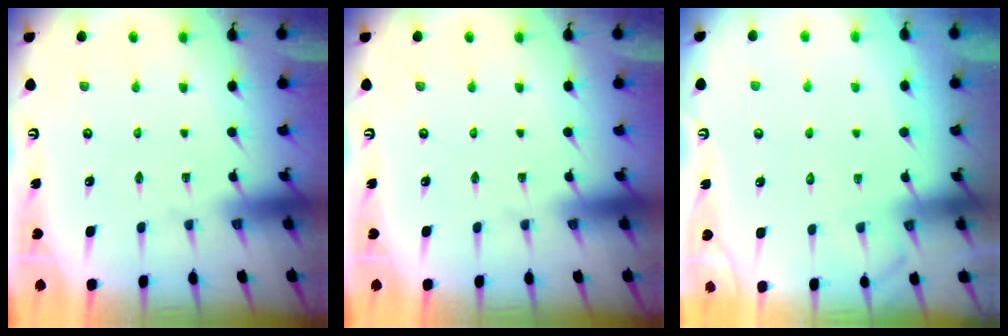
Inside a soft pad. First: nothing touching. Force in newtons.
{"total": 0.0}
{"total": 5.9, "press": 5.9, "slide": 0.7}